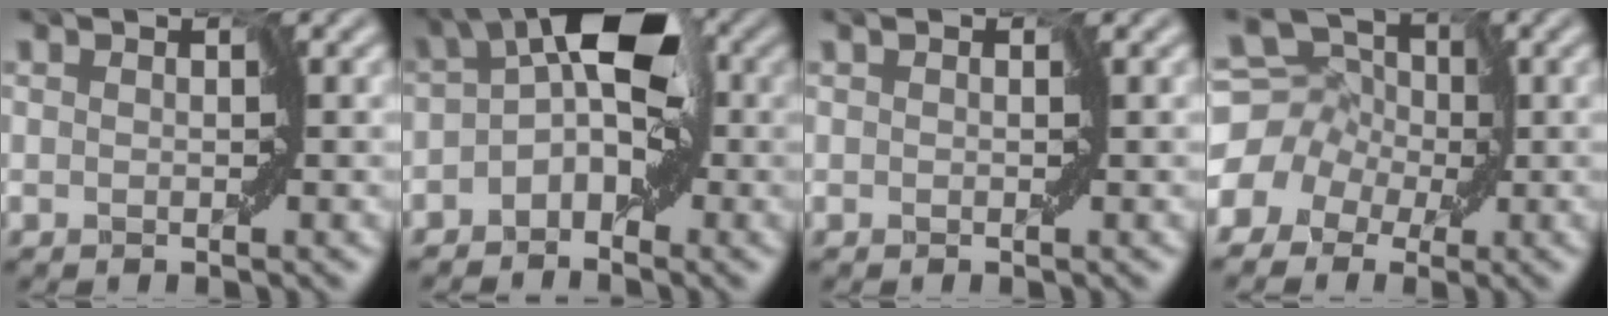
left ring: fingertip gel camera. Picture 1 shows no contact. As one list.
[{"total": 7.3, "force": [-0.4, 4.0, 6.1], "torque": [-0.087, 0.018, -0.024]}, {"total": 0.0}, {"total": 8.8, "force": [-0.1, 7.3, 5.0], "torque": [-0.068, 0.006, -0.034]}]